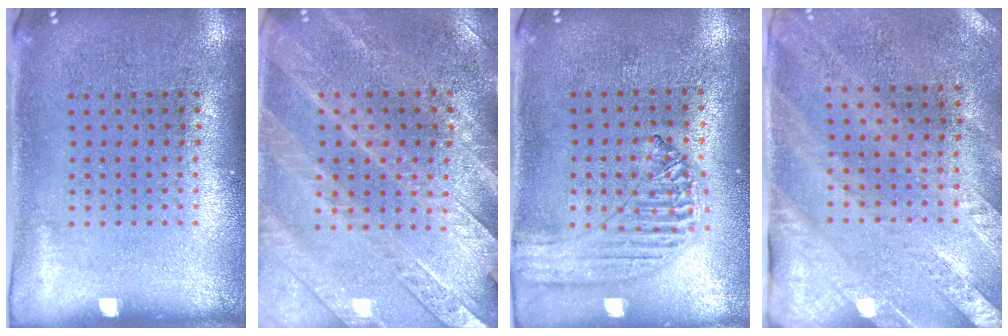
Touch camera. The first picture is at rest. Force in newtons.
{"total": 2.8, "press": 2.6, "slide": 0.9}
{"total": 1.2, "press": 1.2, "slide": 0.1}
{"total": 2.5, "press": 2.1, "slide": 1.3}